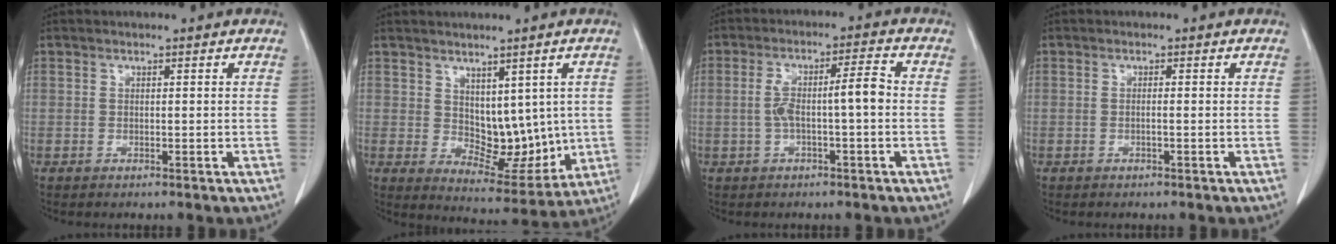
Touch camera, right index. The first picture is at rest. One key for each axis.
{"total": 9.1, "fx": 1.3, "fy": 5.6, "fz": 7.1, "tx": -0.086, "ty": -0.005, "tz": 0.043}
{"total": 6.5, "fx": -0.6, "fy": 0.9, "fz": 6.4, "tx": -0.122, "ty": 0.023, "tz": -0.009}
{"total": 0.7, "fx": -0.1, "fy": 0.0, "fz": 0.6, "tx": -0.012, "ty": 0.000, "tz": -0.002}